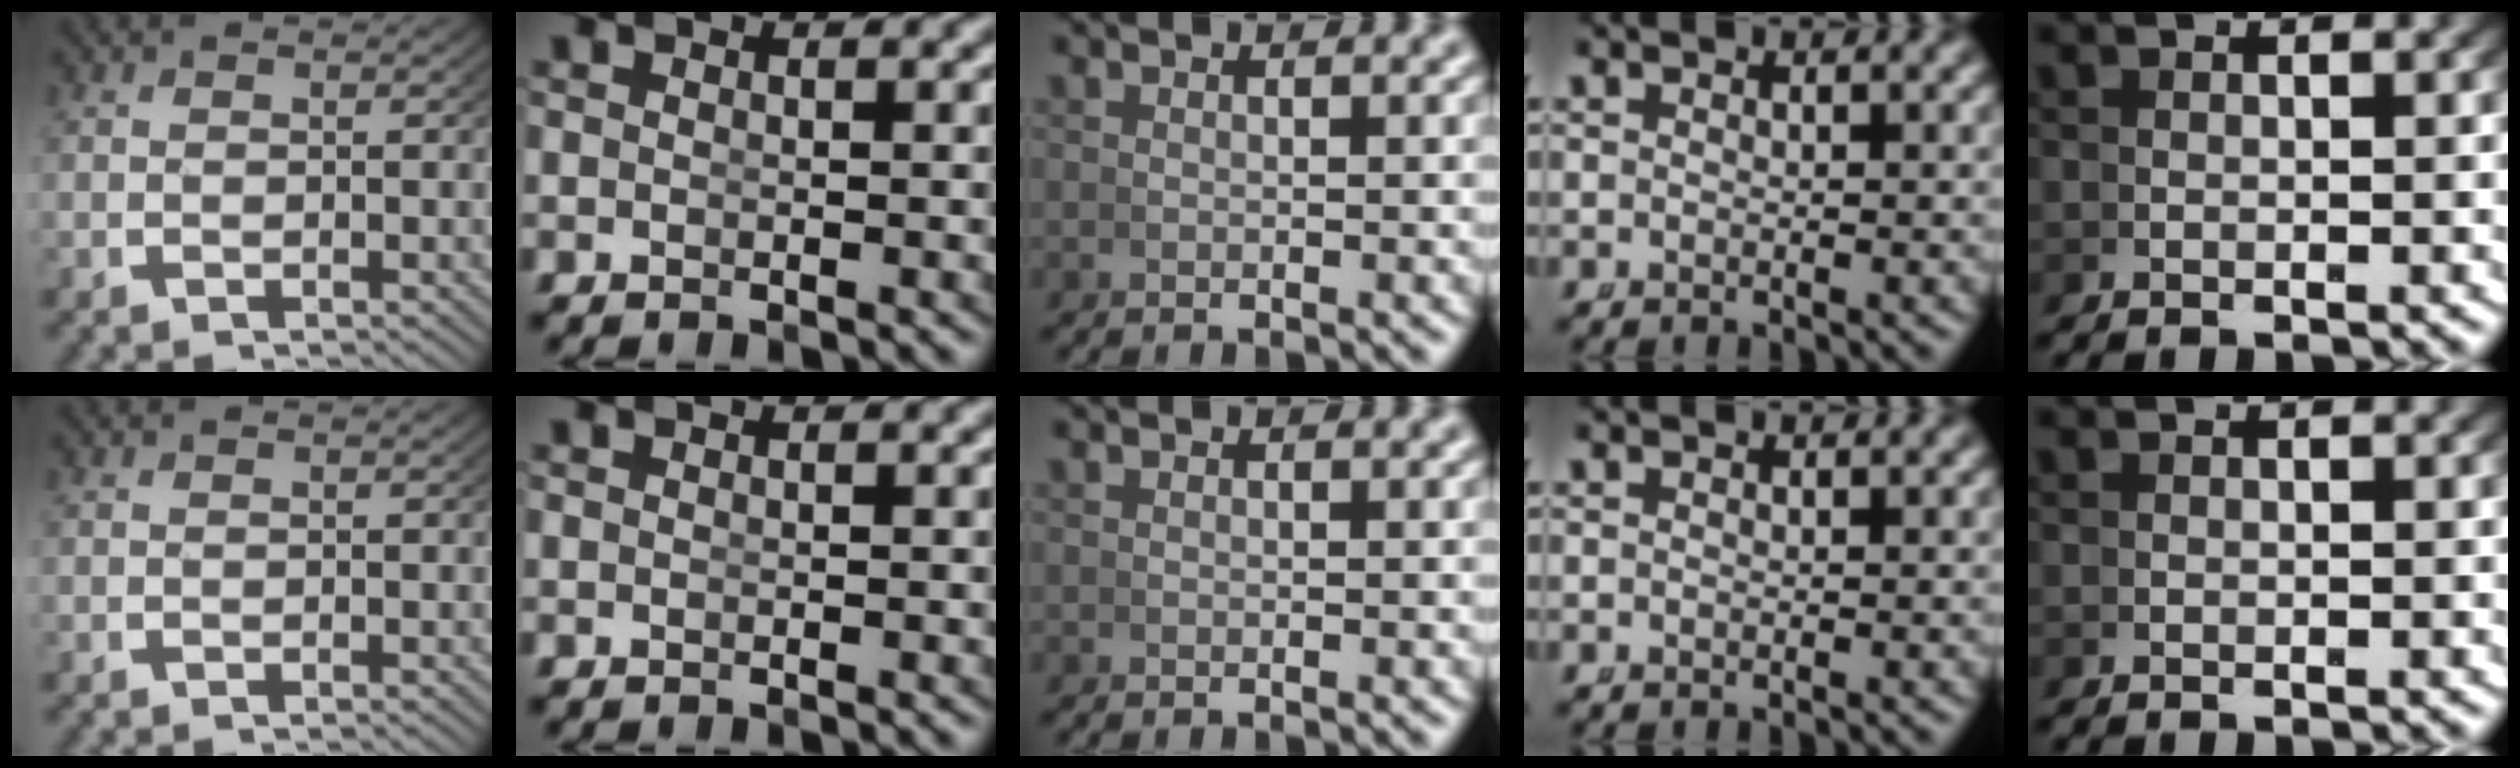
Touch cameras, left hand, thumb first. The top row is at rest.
{}